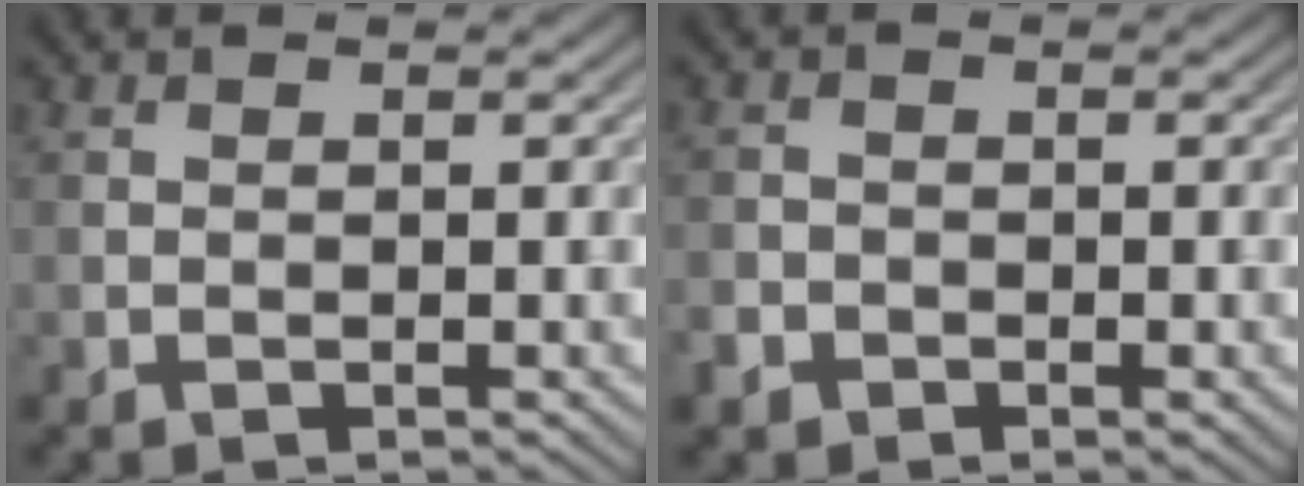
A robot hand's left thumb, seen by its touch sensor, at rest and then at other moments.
{"total": 2.2, "force": [-1.2, 1.8, 0.4], "torque": [-0.014, -0.005, -0.023]}